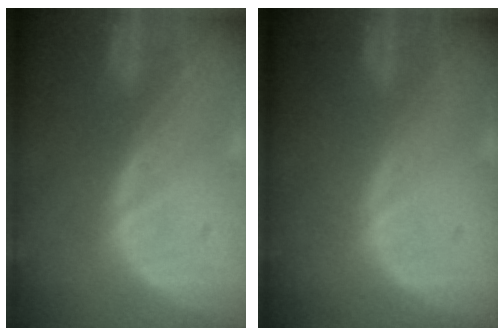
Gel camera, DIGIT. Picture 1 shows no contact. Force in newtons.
{"total": 0.0}